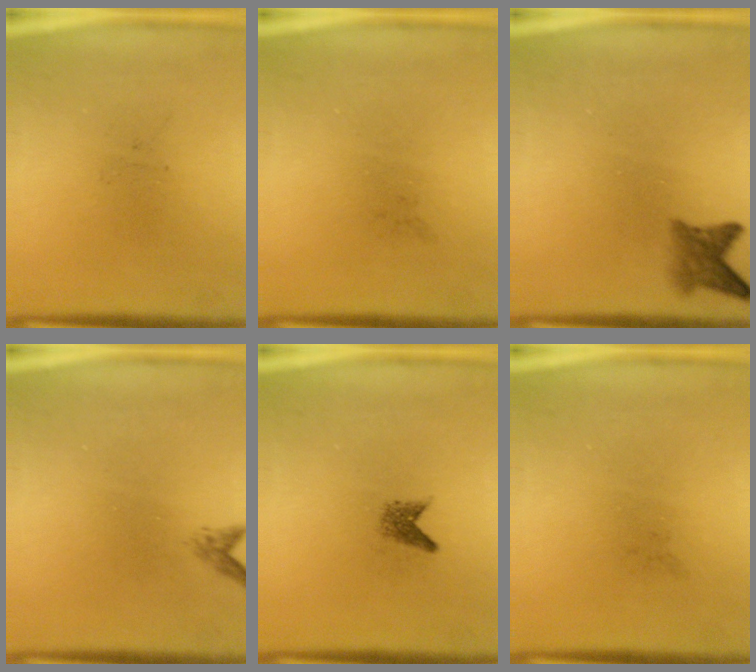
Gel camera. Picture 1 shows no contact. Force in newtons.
{"total": 0.0}
{"total": 2.8}
{"total": 1.0}
{"total": 1.5}
{"total": 0.0}